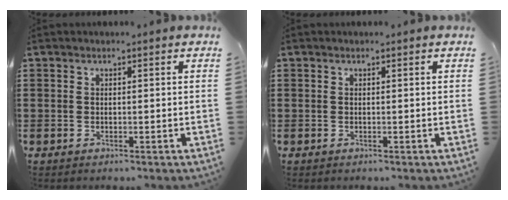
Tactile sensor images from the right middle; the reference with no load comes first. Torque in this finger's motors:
{"motor_torque": [0.00, 0.00, 0.02, -0.01]}